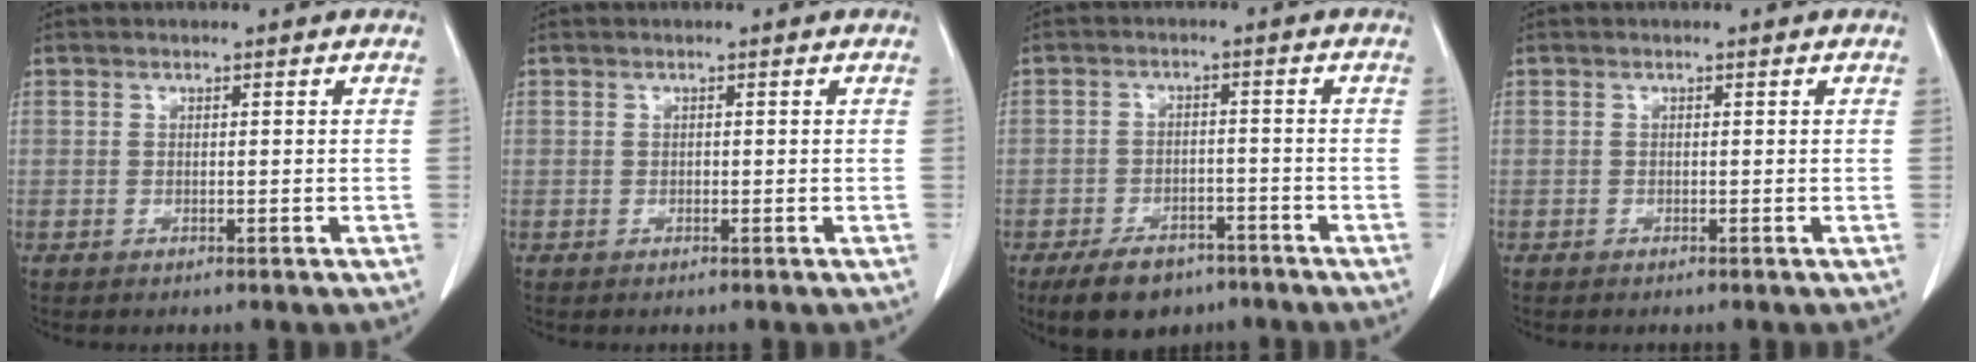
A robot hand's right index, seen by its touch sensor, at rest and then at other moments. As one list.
[{"total": 0.0}, {"total": 7.9, "force": [-5.8, 4.1, 3.4], "torque": [-0.058, 0.001, -0.089]}, {"total": 0.0}]